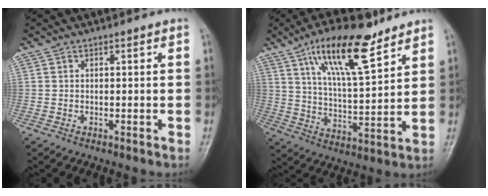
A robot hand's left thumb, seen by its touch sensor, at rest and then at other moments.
{"total": 15.8, "force": [9.8, 5.0, 11.4], "torque": [-0.176, -0.043, 0.174]}